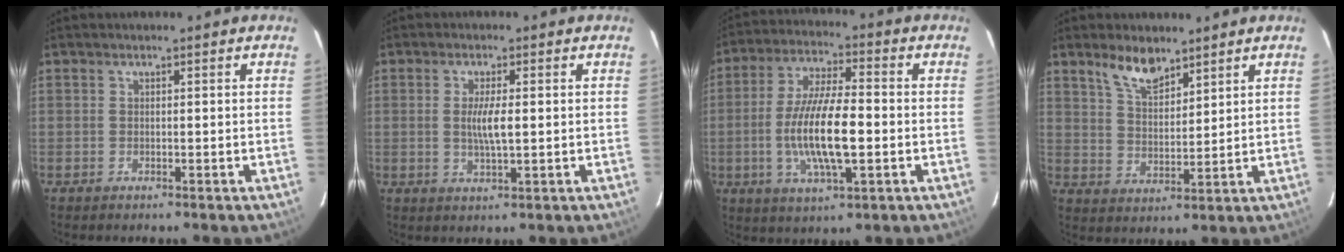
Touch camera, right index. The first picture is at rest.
{"total": 4.3, "force": [0.2, 0.8, 4.3], "torque": [-0.080, -0.005, 0.004]}
{"total": 13.5, "force": [-2.4, 3.5, 12.9], "torque": [-0.255, -0.007, -0.041]}
{"total": 6.9, "force": [5.2, 2.5, 3.7], "torque": [-0.064, 0.004, 0.103]}